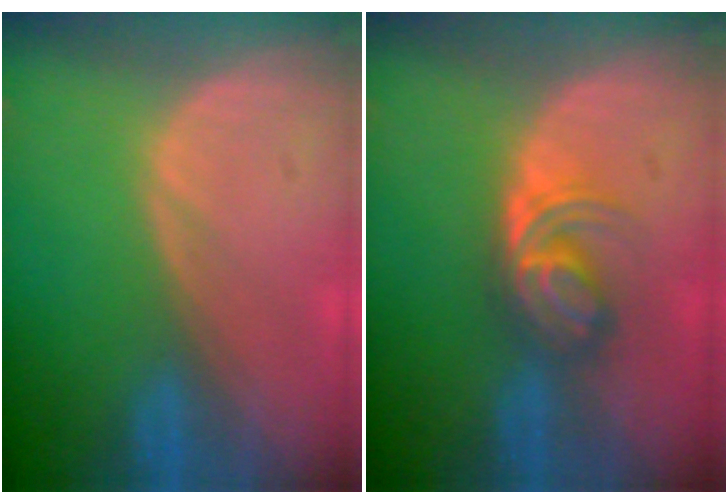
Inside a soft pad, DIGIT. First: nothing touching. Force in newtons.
{"total": 5.9, "press": 5.1, "slide": 2.8}